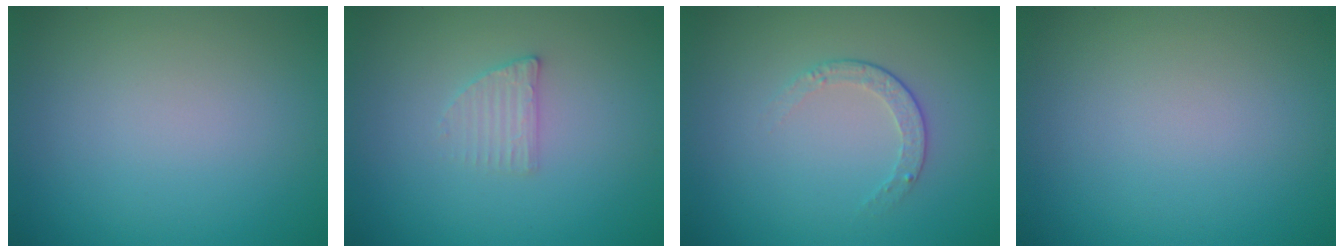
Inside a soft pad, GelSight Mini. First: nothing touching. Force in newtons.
{"total": 1.6, "press": 1.5, "slide": 0.3}
{"total": 1.6, "press": 1.2, "slide": 1.1}
{"total": 0.0}